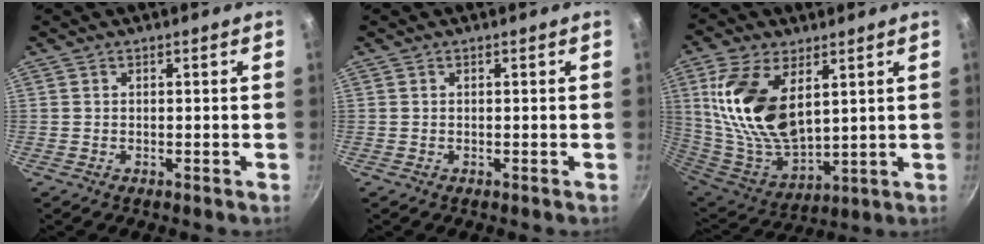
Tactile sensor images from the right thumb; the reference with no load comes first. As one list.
[{"total": 0.0}, {"total": 19.4, "force": [6.3, 10.6, 14.9], "torque": [-0.285, -0.042, 0.136]}]